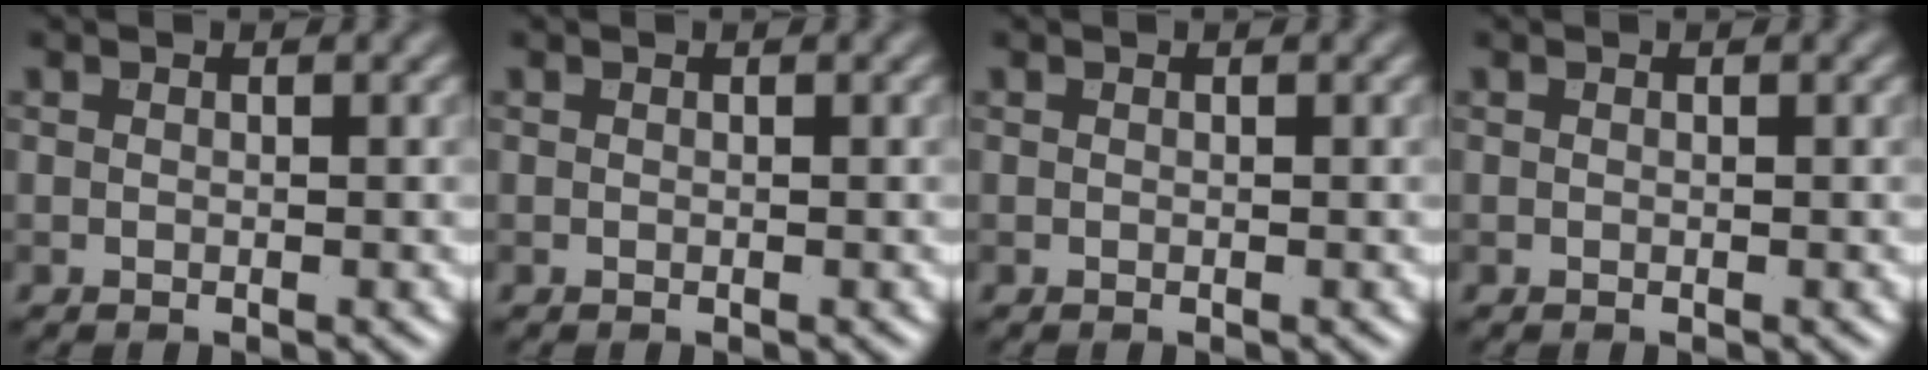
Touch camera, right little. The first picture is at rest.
{"total": 0.0}
{"total": 0.0}
{"total": 0.0}